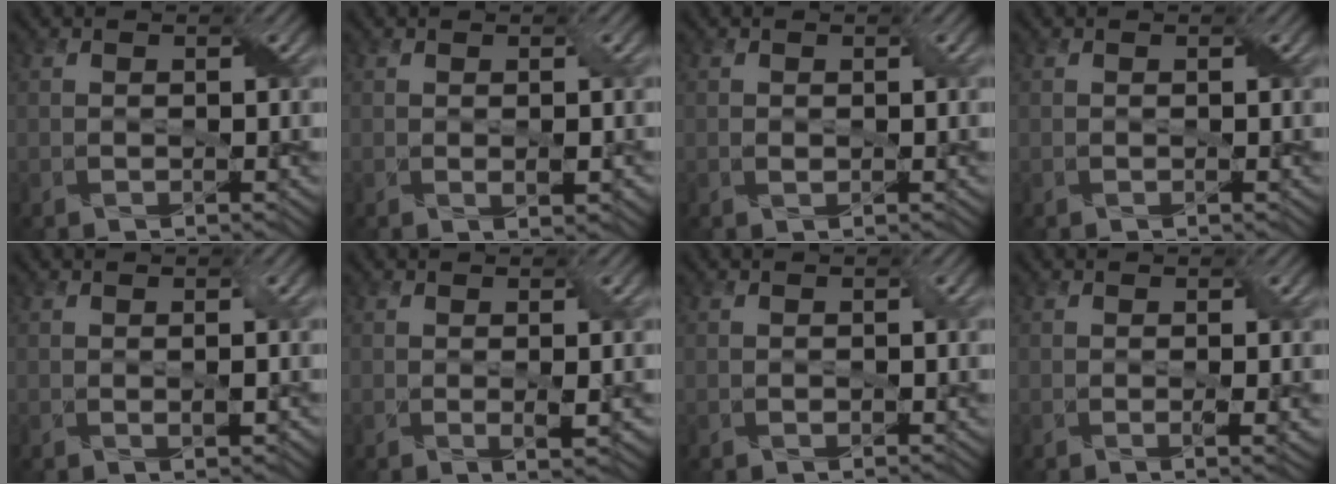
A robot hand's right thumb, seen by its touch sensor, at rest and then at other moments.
{"total": 1.4, "force": [0.0, 0.5, 1.3], "torque": [-0.025, -0.004, 0.004]}
{"total": 0.7, "force": [0.0, 0.5, 0.5], "torque": [-0.014, -0.002, 0.002]}
{"total": 0.0}
{"total": 1.4, "force": [0.0, 0.2, 1.4], "torque": [-0.027, -0.001, 0.003]}
{"total": 1.7, "force": [0.1, 0.1, 1.7], "torque": [-0.034, -0.002, 0.004]}
{"total": 0.7, "force": [-0.2, 0.3, 0.6], "torque": [-0.010, -0.001, -0.001]}
{"total": 1.7, "force": [-0.1, 0.1, 1.7], "torque": [-0.031, -0.001, 0.000]}